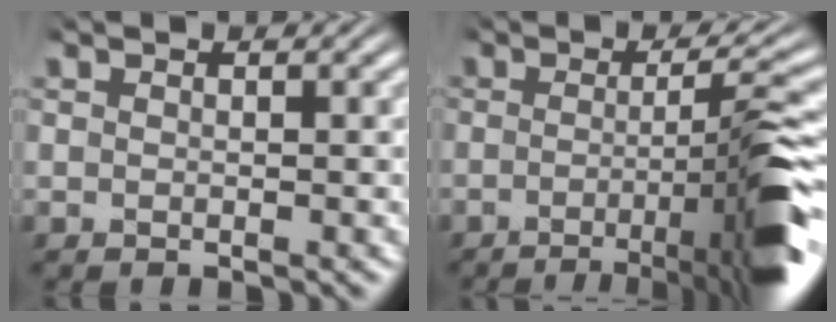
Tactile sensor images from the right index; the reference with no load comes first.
{"total": 10.8, "force": [-3.9, 1.7, 9.9], "torque": [-0.130, -0.006, -0.057]}